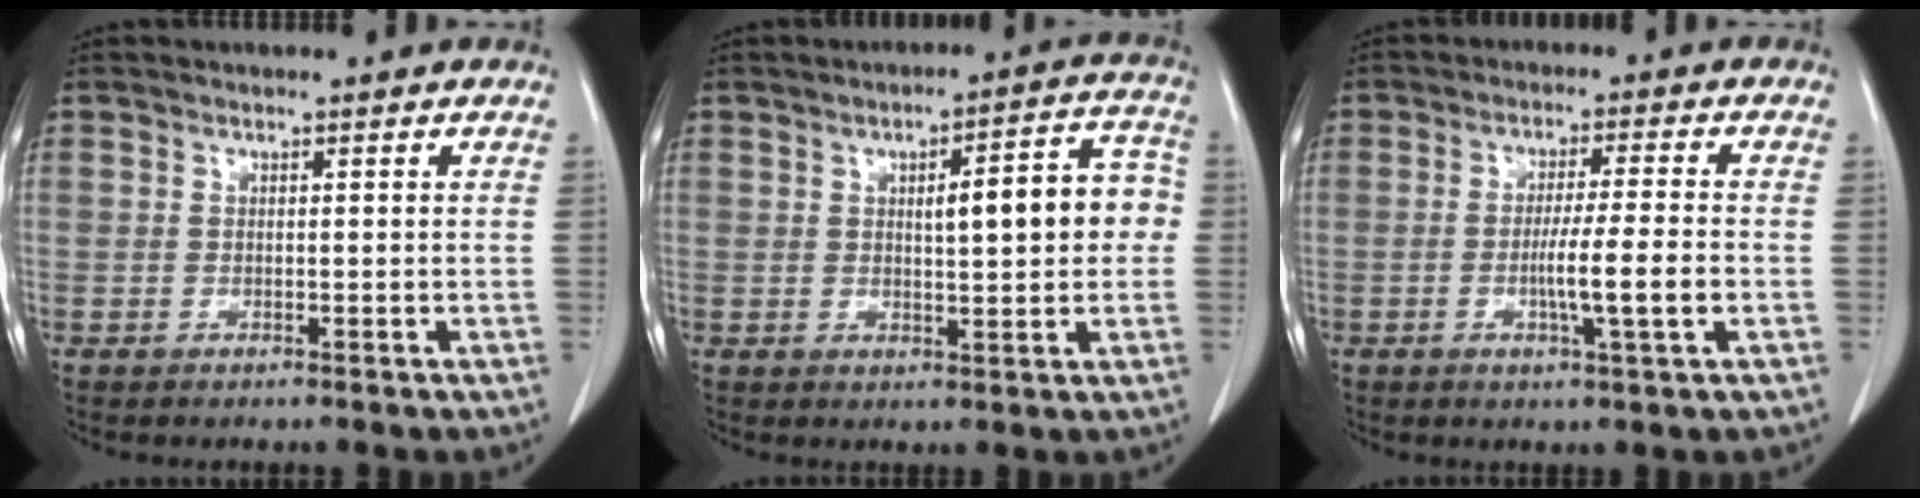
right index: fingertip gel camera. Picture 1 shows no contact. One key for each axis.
{"total": 9.8, "fx": 0.9, "fy": 2.4, "fz": 9.5, "tx": -0.124, "ty": 0.030, "tz": 0.014}
{"total": 7.2, "fx": -1.7, "fy": -0.4, "fz": 7.0, "tx": -0.116, "ty": -0.009, "tz": -0.030}